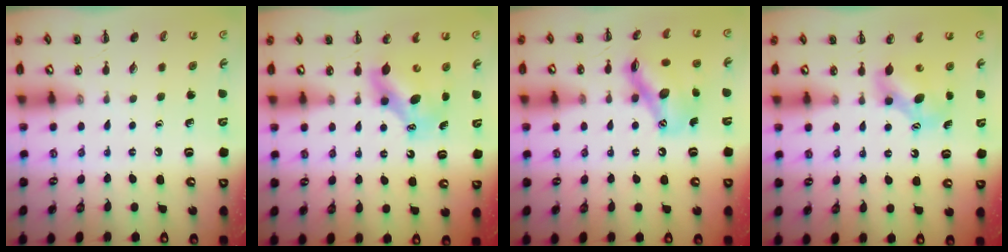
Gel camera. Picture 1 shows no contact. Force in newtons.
{"total": 7.5, "press": 7.3, "slide": 1.4}
{"total": 13.5, "press": 13.1, "slide": 3.0}
{"total": 7.1, "press": 7.1, "slide": 0.4}